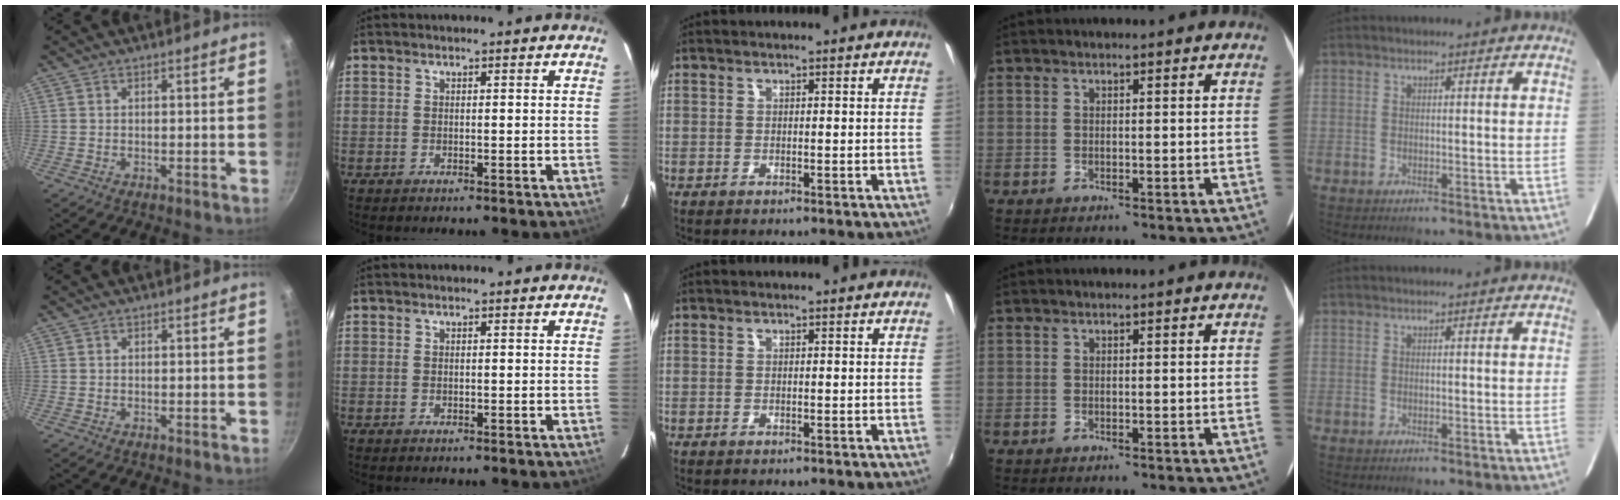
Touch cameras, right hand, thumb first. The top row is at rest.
{}